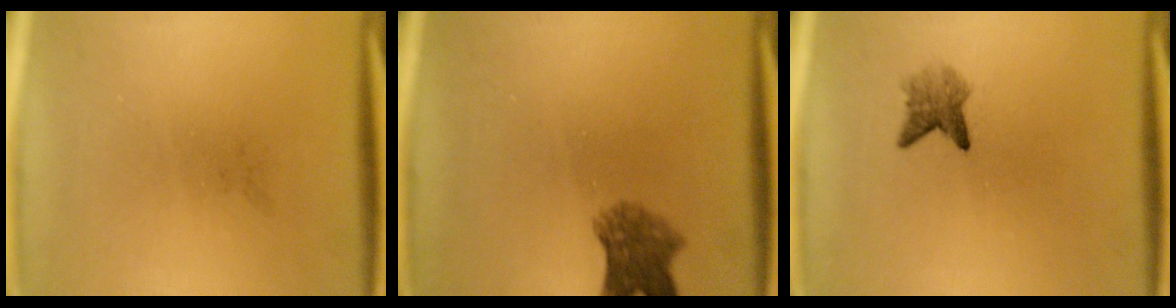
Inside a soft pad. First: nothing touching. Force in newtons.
{"total": 5.3}
{"total": 2.6}